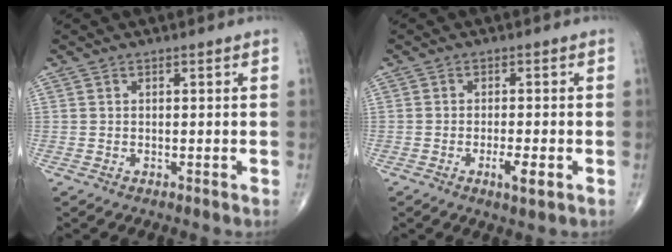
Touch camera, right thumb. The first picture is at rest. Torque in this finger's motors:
{"motor_torque": [0.85, 0.33, 0.04, -0.25, 0.14]}